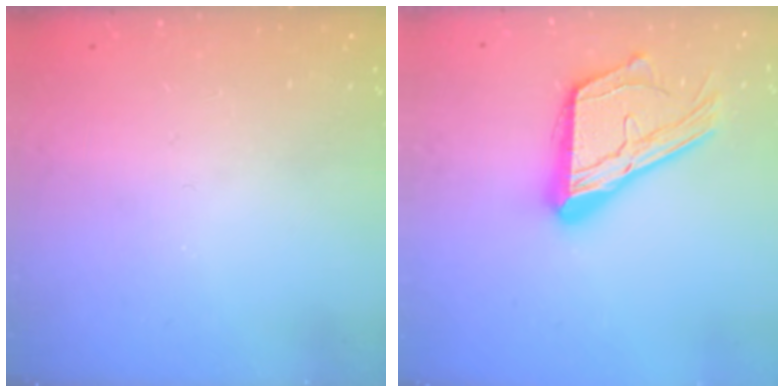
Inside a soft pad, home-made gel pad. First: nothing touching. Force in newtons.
{"total": 20.1, "press": 20.1, "slide": 1.7}